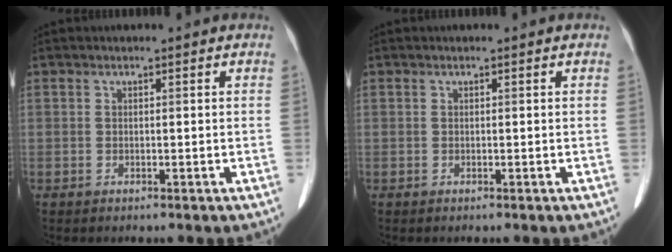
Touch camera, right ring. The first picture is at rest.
{"total": 0.0}